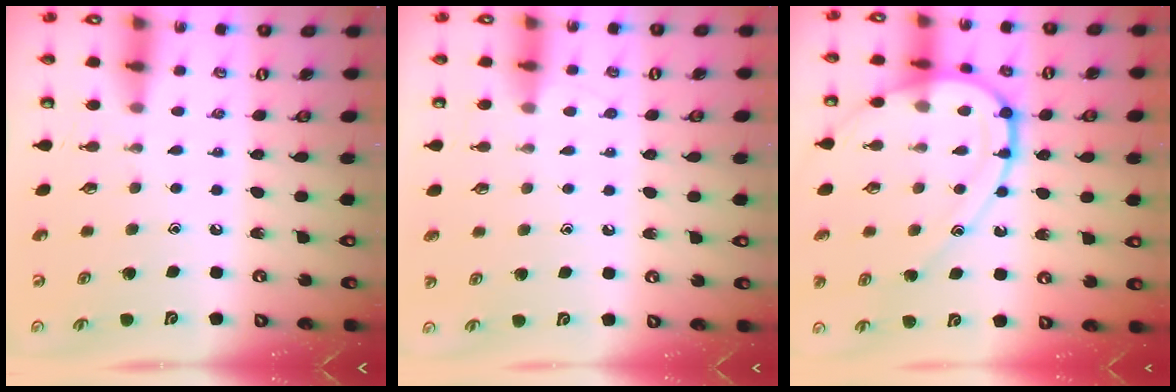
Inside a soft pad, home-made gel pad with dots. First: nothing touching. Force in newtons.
{"total": 2.4, "press": 2.4, "slide": 0.3}
{"total": 14.2, "press": 14.1, "slide": 1.5}